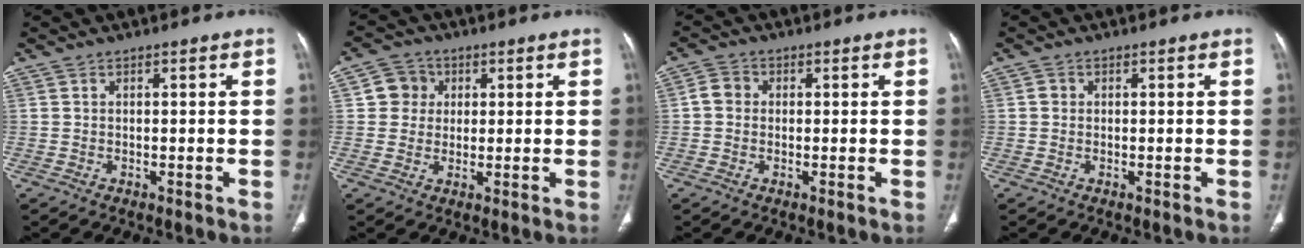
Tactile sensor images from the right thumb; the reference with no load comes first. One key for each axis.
{"total": 5.2, "fx": 1.2, "fy": 4.9, "fz": 1.2, "tx": 0.008, "ty": 0.004, "tz": 0.016}
{"total": 3.1, "fx": 0.0, "fy": 2.7, "fz": 1.5, "tx": -0.018, "ty": 0.009, "tz": -0.007}
{"total": 1.0, "fx": 0.1, "fy": 1.0, "fz": 0.3, "tx": -0.002, "ty": 0.002, "tz": 0.000}